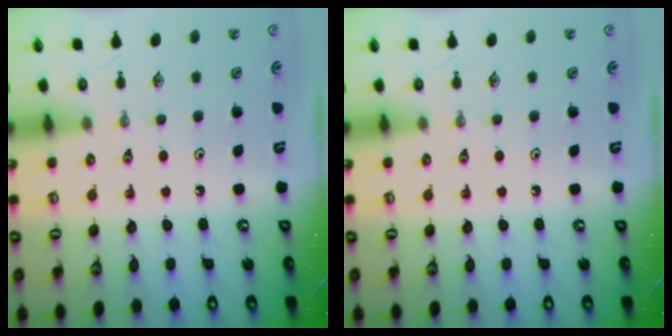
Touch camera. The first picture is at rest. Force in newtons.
{"total": 0.0}